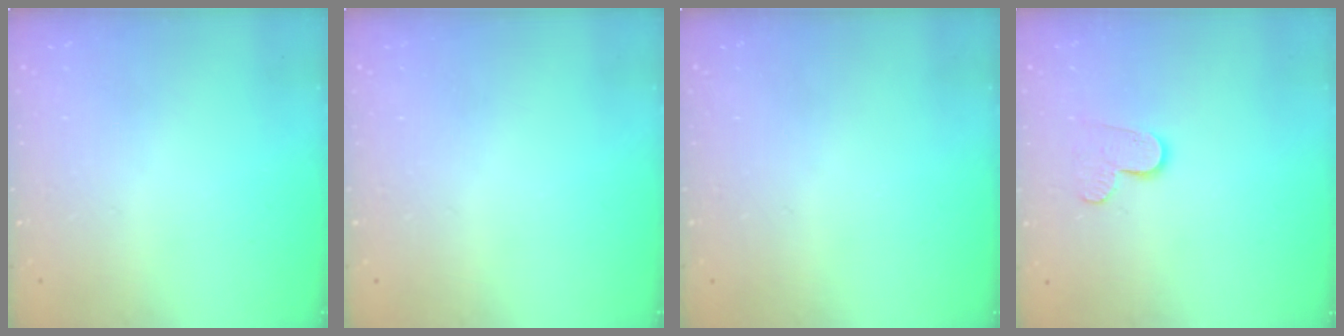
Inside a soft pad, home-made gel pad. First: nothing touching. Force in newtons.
{"total": 0.0}
{"total": 0.0}
{"total": 7.8, "press": 7.7, "slide": 0.6}